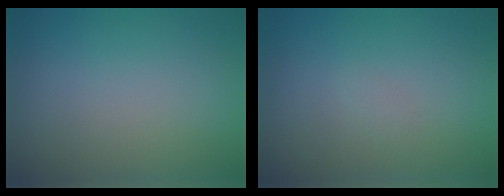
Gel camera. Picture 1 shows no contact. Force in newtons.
{"total": 0.6, "press": 0.6, "slide": 0.1}